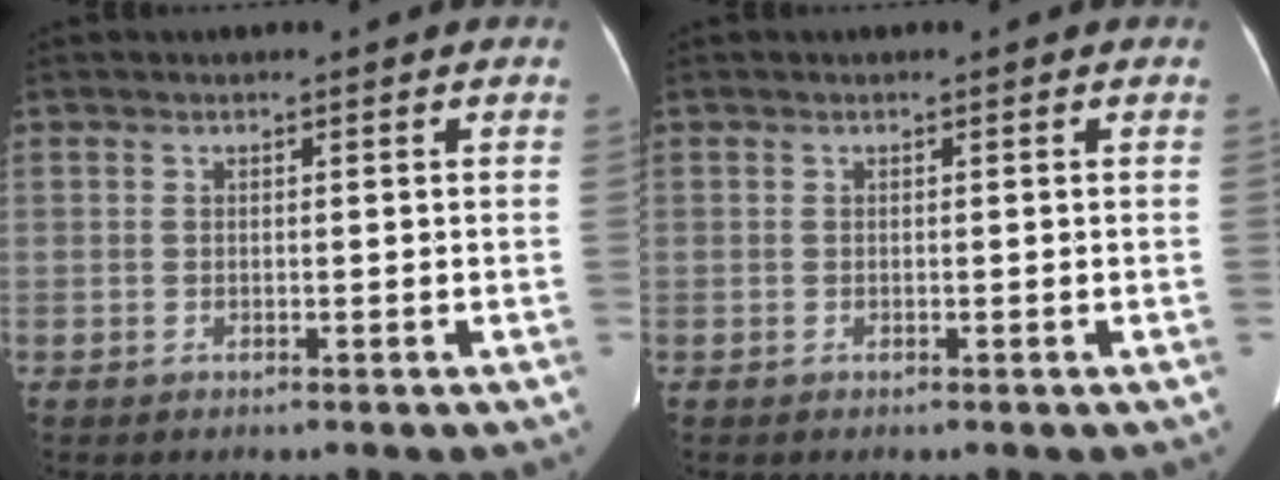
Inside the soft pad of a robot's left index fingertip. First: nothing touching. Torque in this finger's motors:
{"motor_torque": [-0.04, 0.18, -0.01, -0.01]}